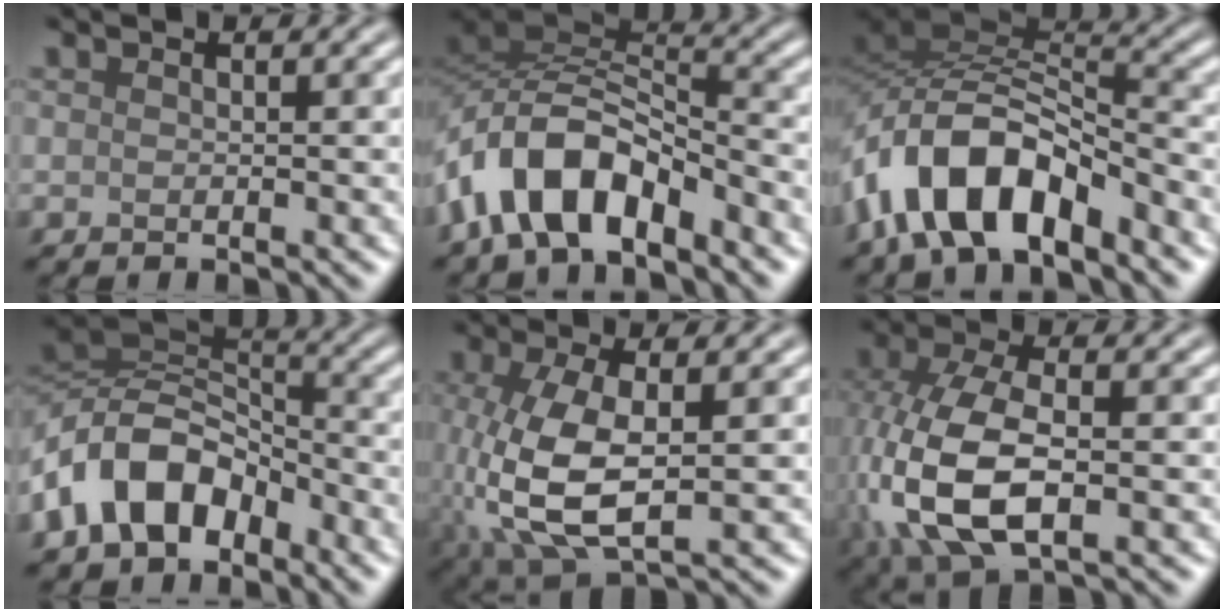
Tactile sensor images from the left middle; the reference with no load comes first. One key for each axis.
{"total": 8.7, "fx": -5.3, "fy": 4.3, "fz": 5.5, "tx": -0.089, "ty": 0.007, "tz": -0.109}
{"total": 10.4, "fx": -6.1, "fy": 4.7, "fz": 6.9, "tx": -0.118, "ty": 0.011, "tz": -0.125}
{"total": 9.5, "fx": -4.7, "fy": 6.0, "fz": 5.7, "tx": -0.103, "ty": 0.012, "tz": -0.105}
{"total": 8.6, "fx": -1.1, "fy": 4.0, "fz": 7.6, "tx": -0.184, "ty": -0.008, "tz": -0.017}
{"total": 10.6, "fx": -1.8, "fy": 5.7, "fz": 8.8, "tx": -0.212, "ty": -0.012, "tz": -0.037}